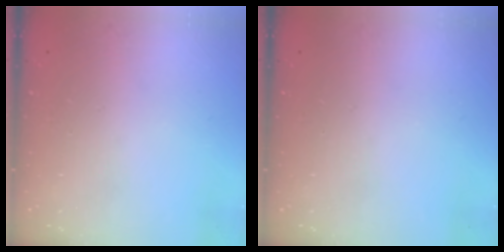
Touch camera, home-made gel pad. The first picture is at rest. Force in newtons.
{"total": 0.0}